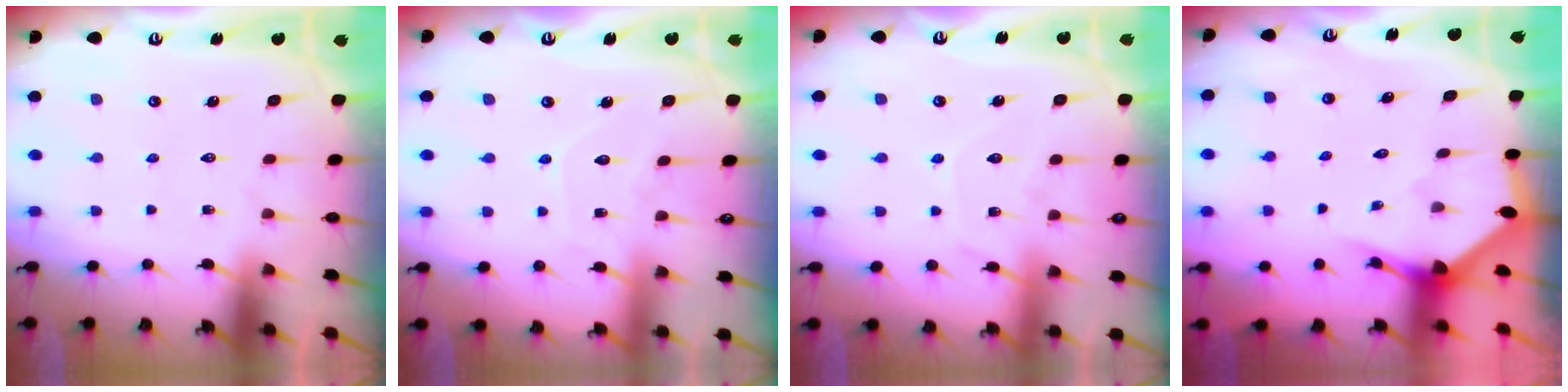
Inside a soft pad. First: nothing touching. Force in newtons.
{"total": 6.1, "press": 6.1, "slide": 0.6}
{"total": 8.0, "press": 8.0, "slide": 0.5}
{"total": 2.3, "press": 2.3, "slide": 0.1}